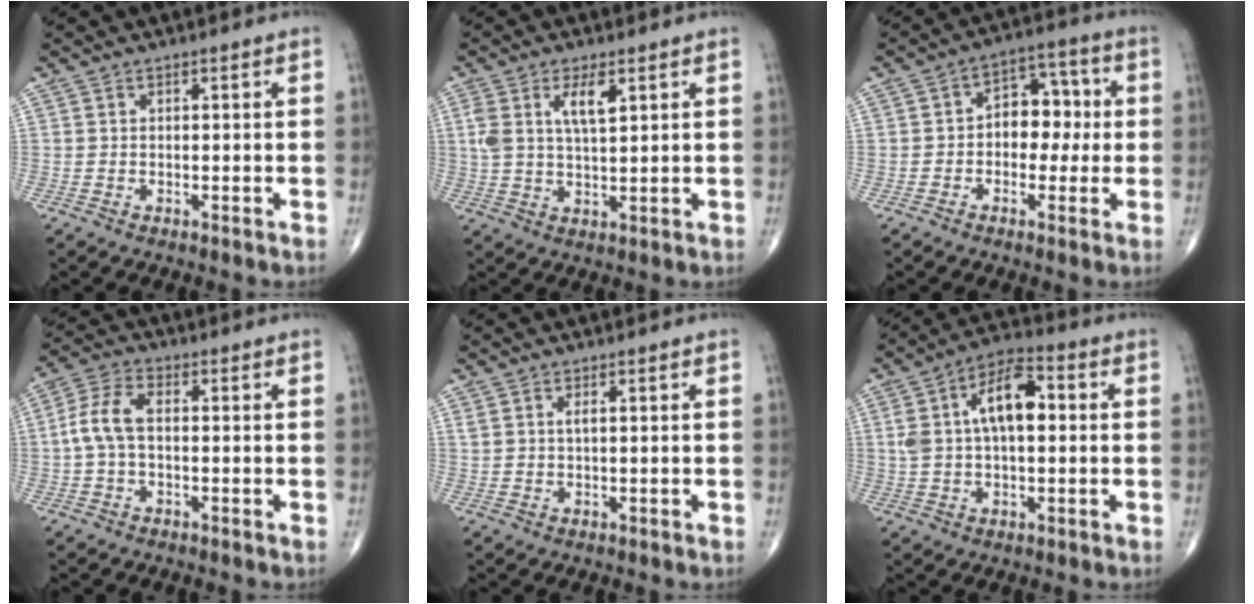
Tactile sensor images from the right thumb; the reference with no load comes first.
{"total": 6.6, "force": [2.7, 2.5, 5.5], "torque": [-0.106, -0.008, 0.055]}
{"total": 9.1, "force": [-0.1, 6.4, 6.4], "torque": [-0.048, 0.031, -0.013]}
{"total": 6.8, "force": [-0.2, 3.7, 5.7], "torque": [-0.127, 0.024, -0.010]}
{"total": 1.4, "force": [0.6, 0.4, 1.2], "torque": [-0.027, 0.007, 0.013]}
{"total": 12.7, "force": [2.1, 6.4, 10.8], "torque": [-0.192, 0.027, 0.030]}